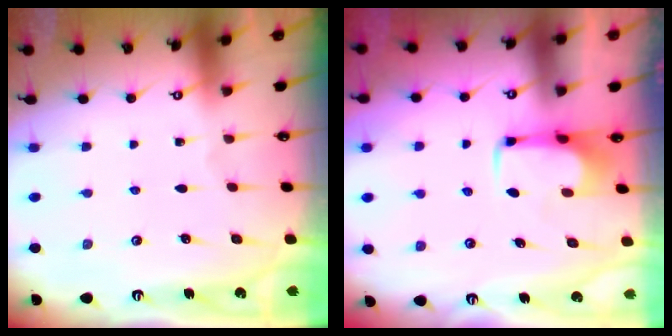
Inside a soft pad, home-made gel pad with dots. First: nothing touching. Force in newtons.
{"total": 2.2, "press": 2.1, "slide": 0.4}